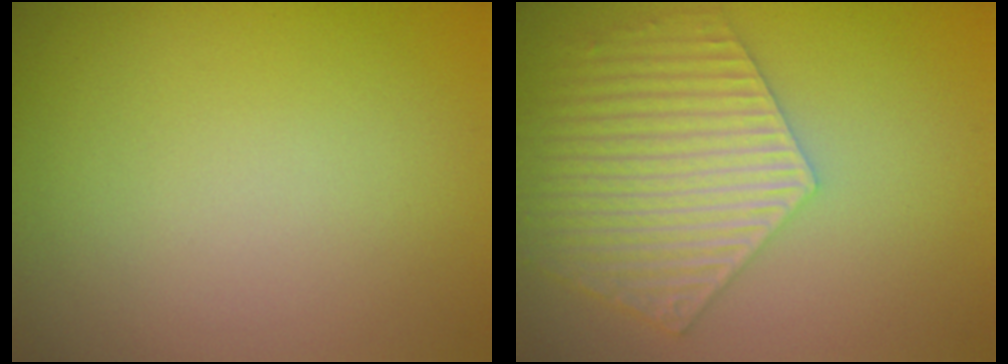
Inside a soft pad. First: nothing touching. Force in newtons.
{"total": 5.9, "press": 4.6, "slide": 3.6}